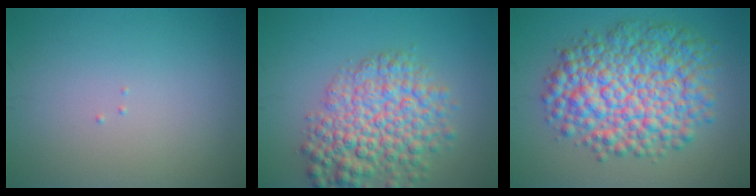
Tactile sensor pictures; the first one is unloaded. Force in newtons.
{"total": 7.3, "press": 7.3, "slide": 0.3}
{"total": 10.0, "press": 10.0, "slide": 0.2}